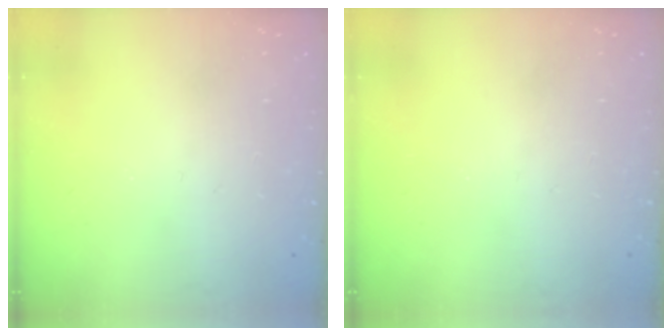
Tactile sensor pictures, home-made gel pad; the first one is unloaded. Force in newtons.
{"total": 0.0}